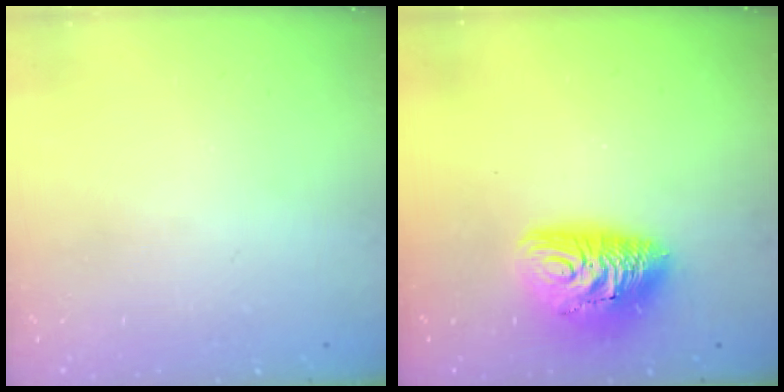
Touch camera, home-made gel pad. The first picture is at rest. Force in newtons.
{"total": 11.9, "press": 11.9, "slide": 0.9}